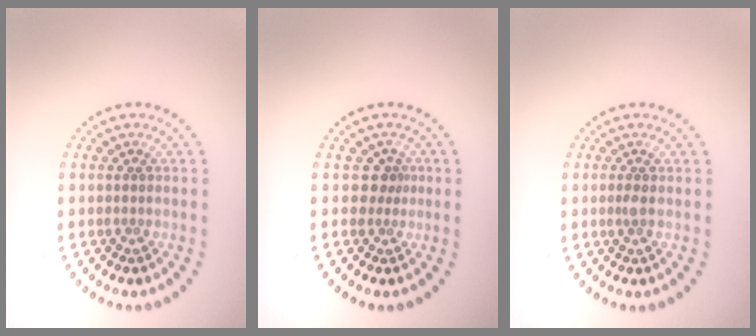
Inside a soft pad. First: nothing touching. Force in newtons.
{"total": 1.2, "press": 0.7, "slide": 1.0}
{"total": 0.7, "press": 0.6, "slide": 0.4}